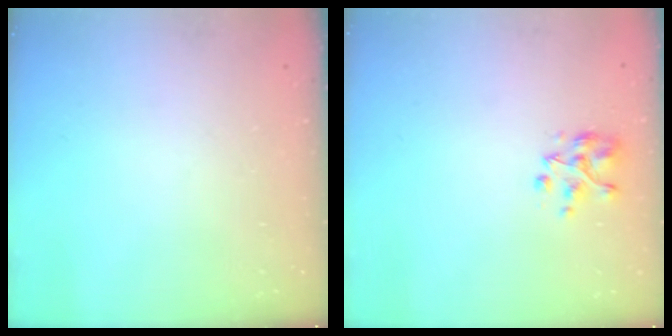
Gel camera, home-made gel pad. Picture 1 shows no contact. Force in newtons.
{"total": 4.5, "press": 4.4, "slide": 0.5}